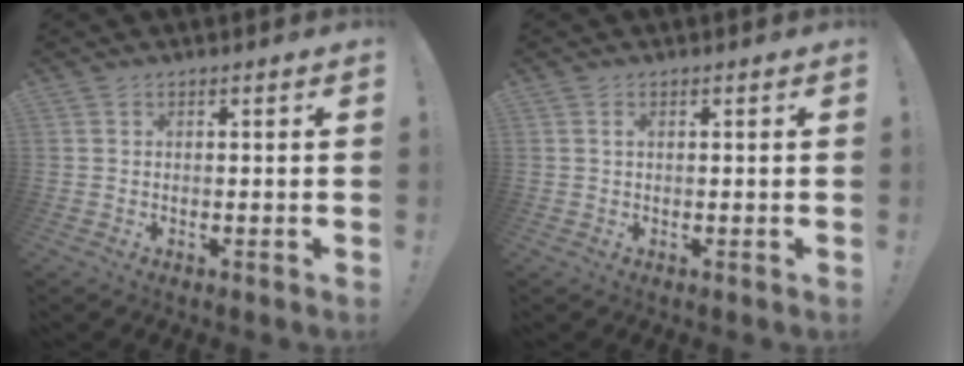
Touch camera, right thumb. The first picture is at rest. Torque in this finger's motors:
{"motor_torque": [-0.16, -0.03, 0.19, 0.14, 0.08]}